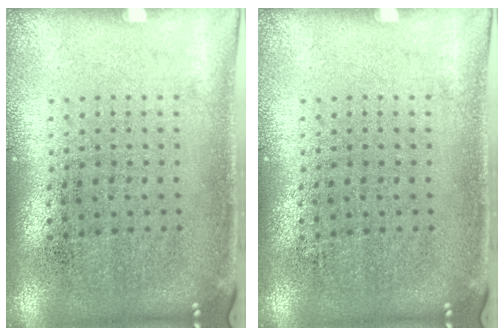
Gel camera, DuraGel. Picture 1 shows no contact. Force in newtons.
{"total": 0.0}